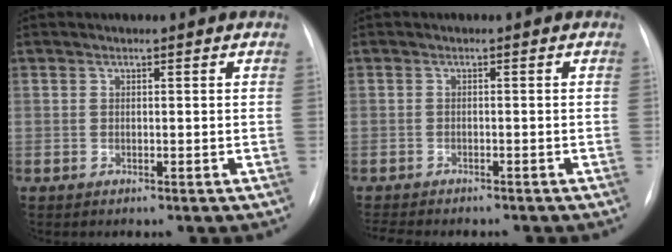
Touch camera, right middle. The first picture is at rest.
{"total": 7.4, "force": [-6.4, 1.9, 3.0], "torque": [-0.046, -0.003, -0.089]}